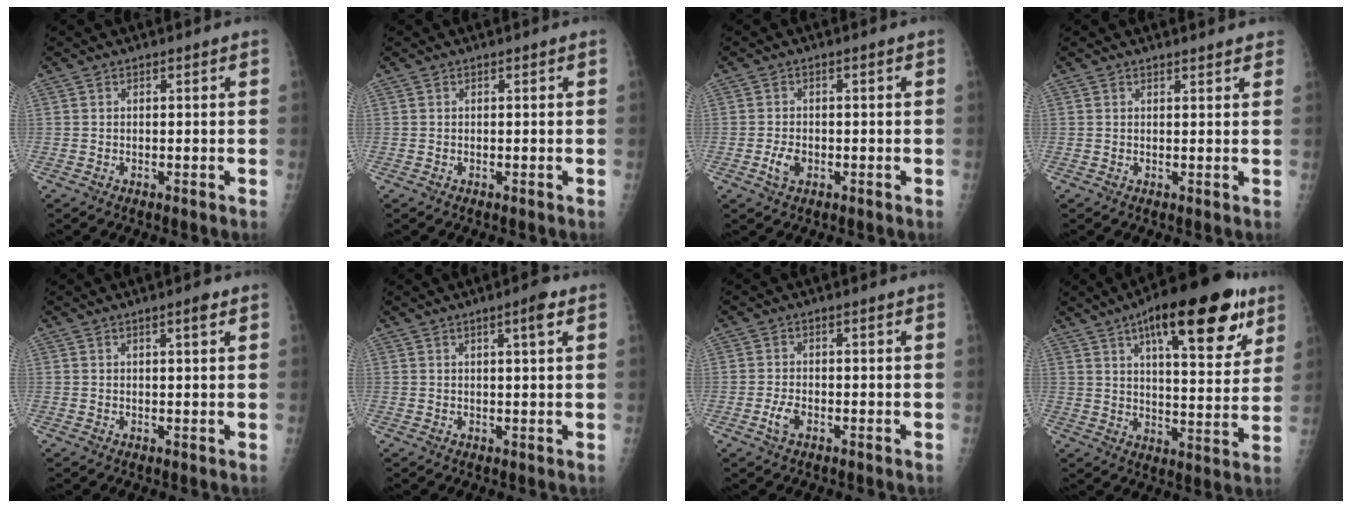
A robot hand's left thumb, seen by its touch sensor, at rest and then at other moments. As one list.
[{"total": 0.0}, {"total": 2.9, "force": [-1.0, 1.8, 2.1], "torque": [-0.040, 0.007, -0.016]}, {"total": 2.2, "force": [2.0, 0.5, 0.7], "torque": [-0.001, -0.006, 0.020]}, {"total": 2.0, "force": [1.1, 0.2, 1.7], "torque": [-0.026, -0.004, 0.016]}, {"total": 3.4, "force": [1.7, 0.3, 3.0], "torque": [-0.045, -0.007, 0.025]}, {"total": 2.5, "force": [-1.0, 1.2, 1.9], "torque": [-0.044, 0.008, -0.020]}, {"total": 22.6, "force": [12.2, 7.7, 17.4], "torque": [-0.225, -0.030, 0.178]}]